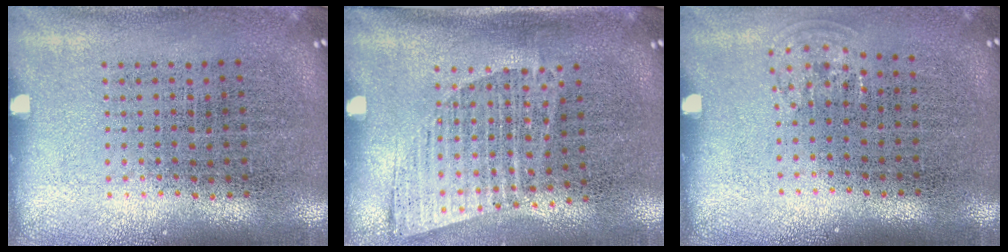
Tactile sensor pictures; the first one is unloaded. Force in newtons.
{"total": 1.2, "press": 1.0, "slide": 0.7}
{"total": 0.7, "press": 0.5, "slide": 0.4}